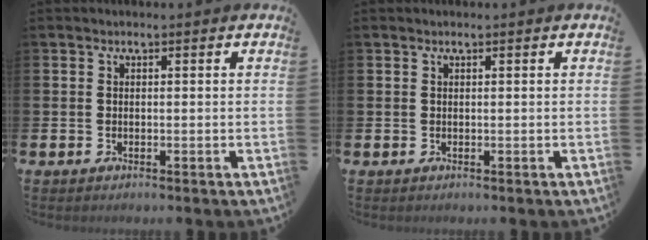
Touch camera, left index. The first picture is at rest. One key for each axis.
{"total": 0.0}